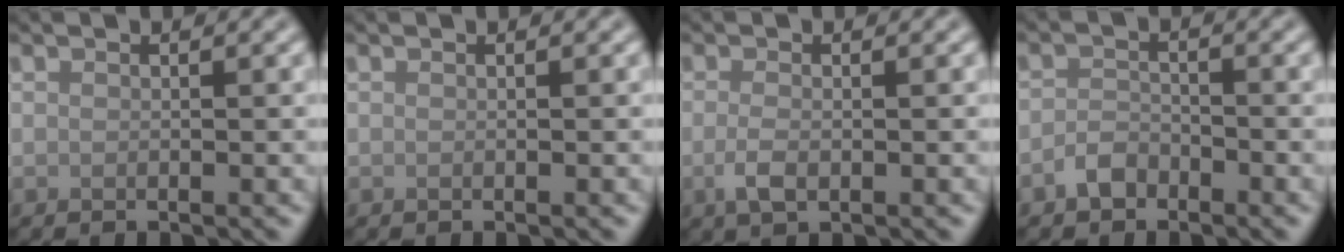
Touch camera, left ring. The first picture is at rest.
{"total": 0.0}
{"total": 1.9, "force": [-0.4, 0.8, 1.6], "torque": [-0.038, -0.006, -0.011]}
{"total": 1.9, "force": [-1.4, 1.2, 0.7], "torque": [-0.011, 0.005, -0.030]}